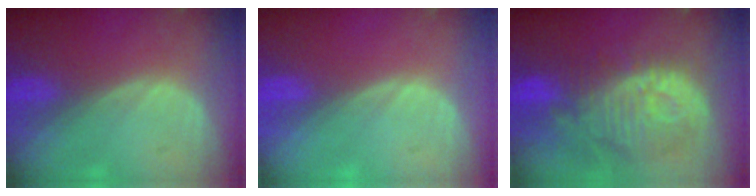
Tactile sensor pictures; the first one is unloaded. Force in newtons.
{"total": 0.0}
{"total": 12.6, "press": 11.2, "slide": 5.8}